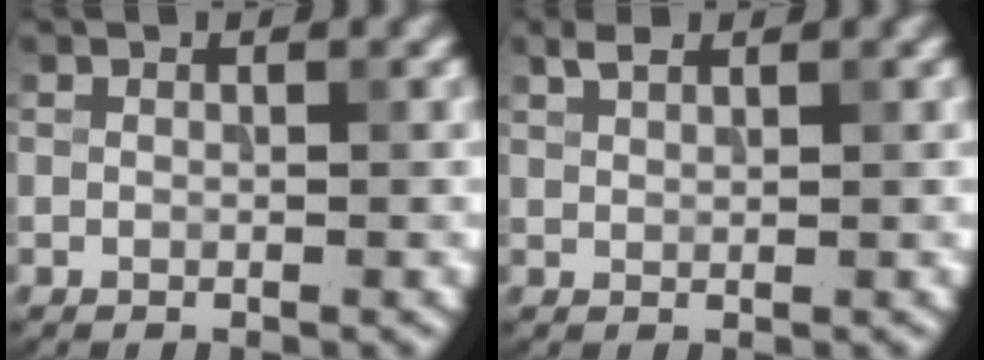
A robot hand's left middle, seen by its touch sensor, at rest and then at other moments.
{"total": 1.5, "force": [1.2, 0.6, 0.7], "torque": [-0.018, 0.004, 0.023]}